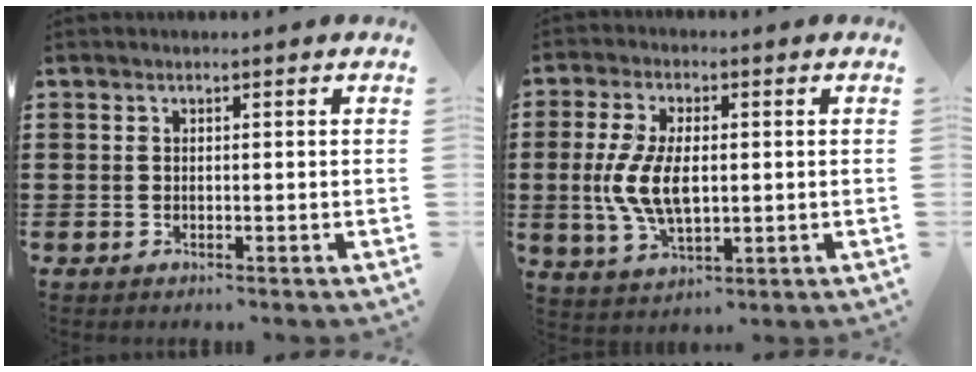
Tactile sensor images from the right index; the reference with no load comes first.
{"total": 8.0, "force": [-0.2, 4.0, 6.9], "torque": [-0.156, 0.002, -0.008]}